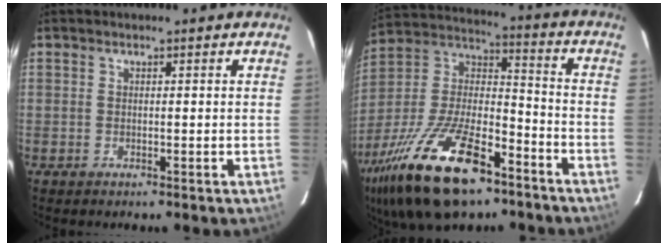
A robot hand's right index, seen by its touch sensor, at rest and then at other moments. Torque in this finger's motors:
{"motor_torque": [1.51, -0.62, 1.05, 0.17]}